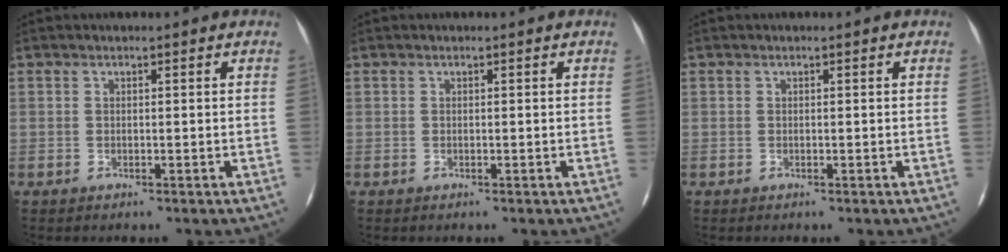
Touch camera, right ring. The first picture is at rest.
{"total": 0.0}
{"total": 0.0}